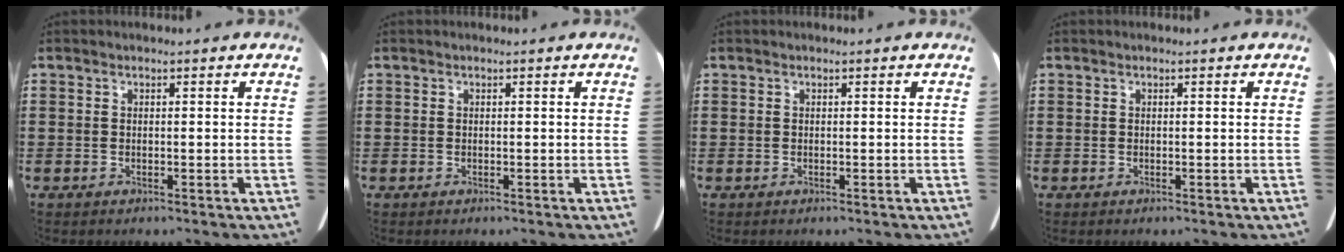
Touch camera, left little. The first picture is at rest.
{"total": 0.0}
{"total": 0.0}
{"total": 0.0}